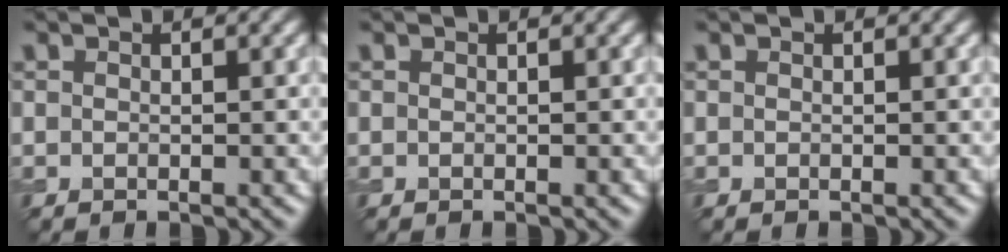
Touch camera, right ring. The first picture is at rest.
{"total": 0.0}
{"total": 0.0}